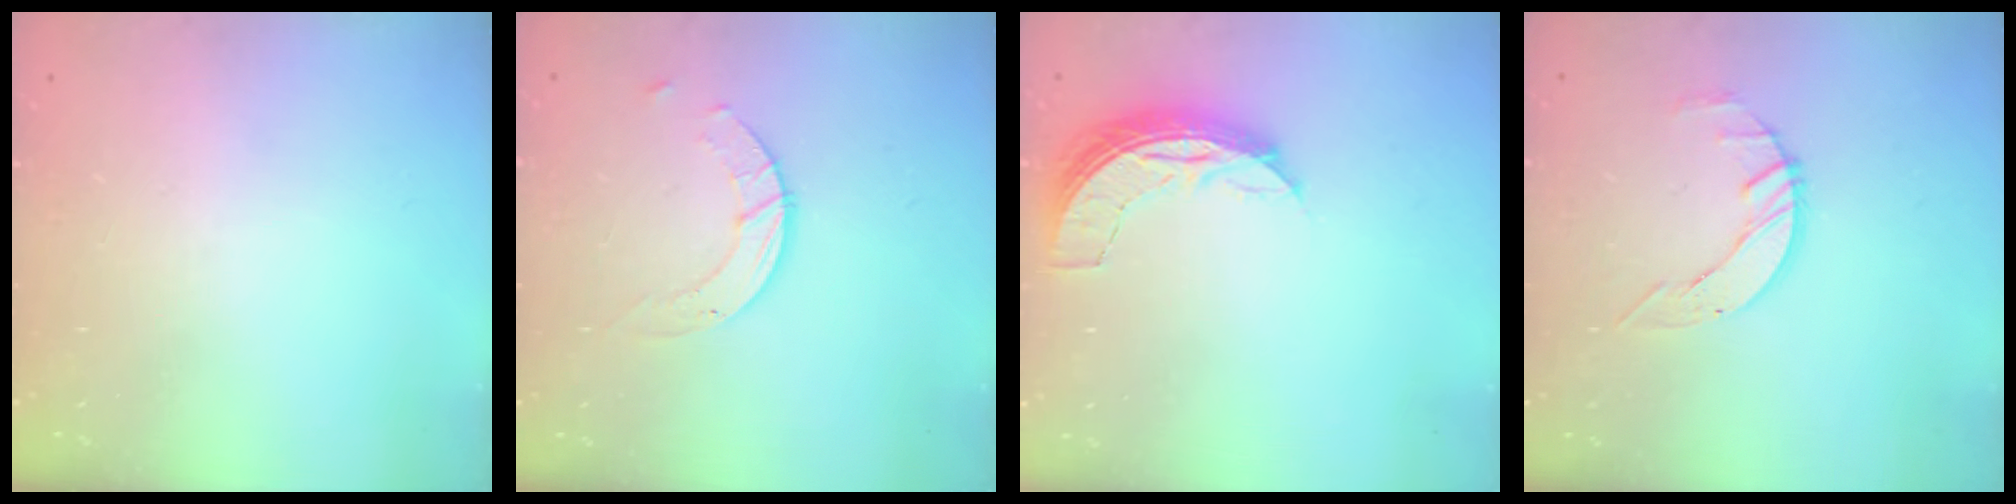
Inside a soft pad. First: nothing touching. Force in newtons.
{"total": 4.5, "press": 4.5, "slide": 0.3}
{"total": 6.9, "press": 6.9, "slide": 0.5}
{"total": 3.3, "press": 3.3, "slide": 0.4}